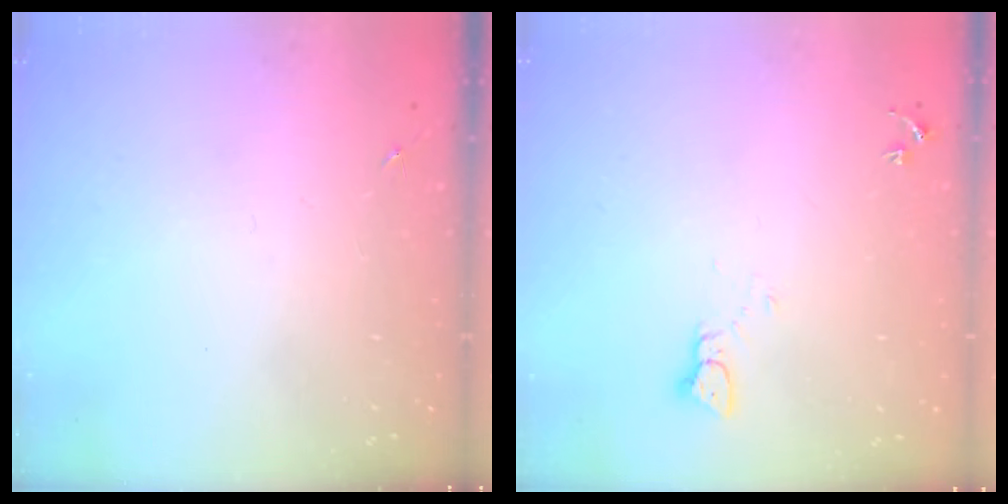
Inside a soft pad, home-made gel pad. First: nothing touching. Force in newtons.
{"total": 2.2, "press": 2.2, "slide": 0.2}